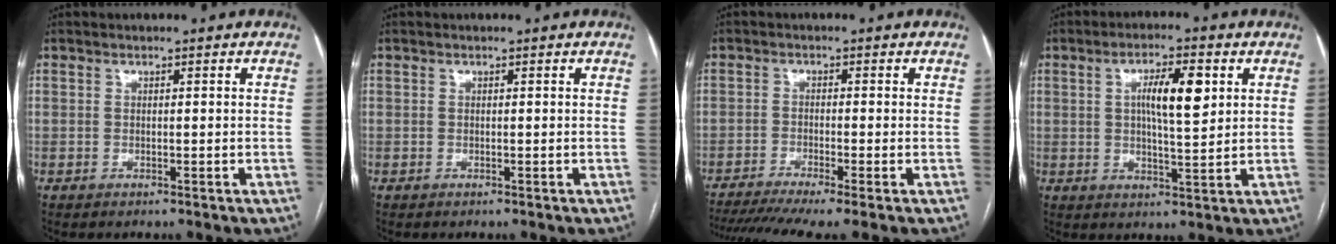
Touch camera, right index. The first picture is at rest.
{"total": 0.0}
{"total": 10.2, "force": [-7.8, -0.1, 6.6], "torque": [-0.102, -0.011, -0.125]}
{"total": 7.7, "force": [2.1, 1.6, 7.2], "torque": [-0.125, 0.009, 0.036]}